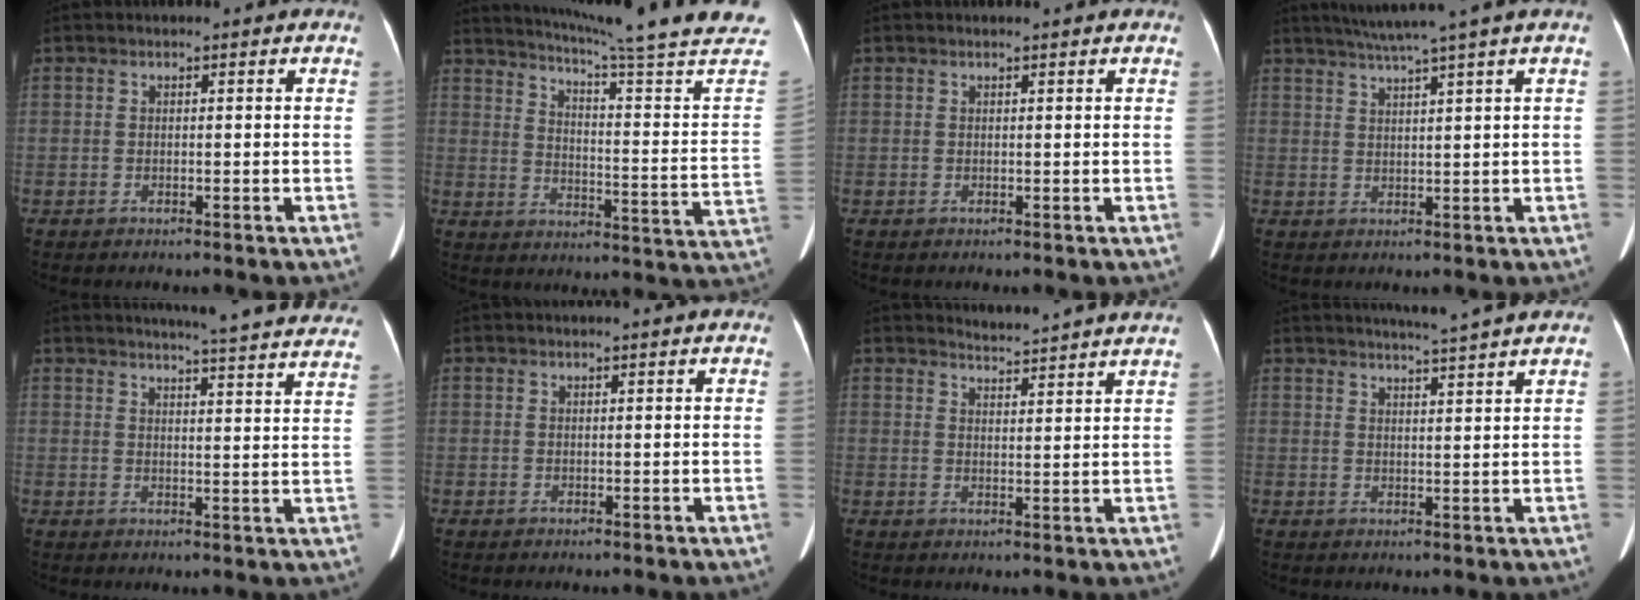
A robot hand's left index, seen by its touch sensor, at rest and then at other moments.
{"total": 24.0, "force": [21.1, -2.4, 11.2], "torque": [-0.174, -0.091, 0.266]}
{"total": 0.6, "force": [0.6, 0.0, 0.2], "torque": [-0.003, 0.004, 0.008]}
{"total": 6.3, "force": [4.8, -1.9, 3.7], "torque": [-0.056, 0.012, 0.077]}
{"total": 22.8, "force": [21.5, 0.6, 7.6], "torque": [-0.097, -0.065, 0.238]}
{"total": 1.7, "force": [1.5, -0.1, 0.8], "torque": [-0.010, 0.011, 0.018]}
{"total": 7.5, "force": [7.3, -1.2, 1.1], "torque": [-0.025, -0.011, 0.085]}
{"total": 7.1, "force": [6.3, -1.3, 2.9], "torque": [-0.045, 0.005, 0.081]}